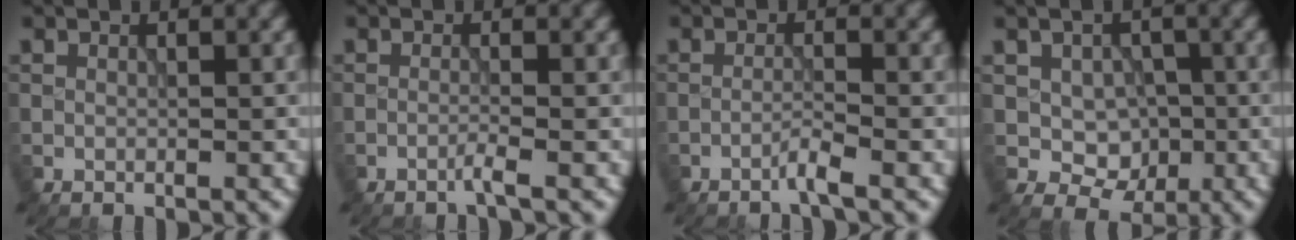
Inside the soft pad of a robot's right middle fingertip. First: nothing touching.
{"total": 1.2, "force": [-0.8, 0.0, 0.9], "torque": [-0.012, 0.006, -0.025]}
{"total": 1.6, "force": [-1.1, -0.1, 1.1], "torque": [-0.015, 0.009, -0.032]}
{"total": 4.0, "force": [-0.2, 3.3, 2.3], "torque": [-0.029, -0.004, -0.002]}